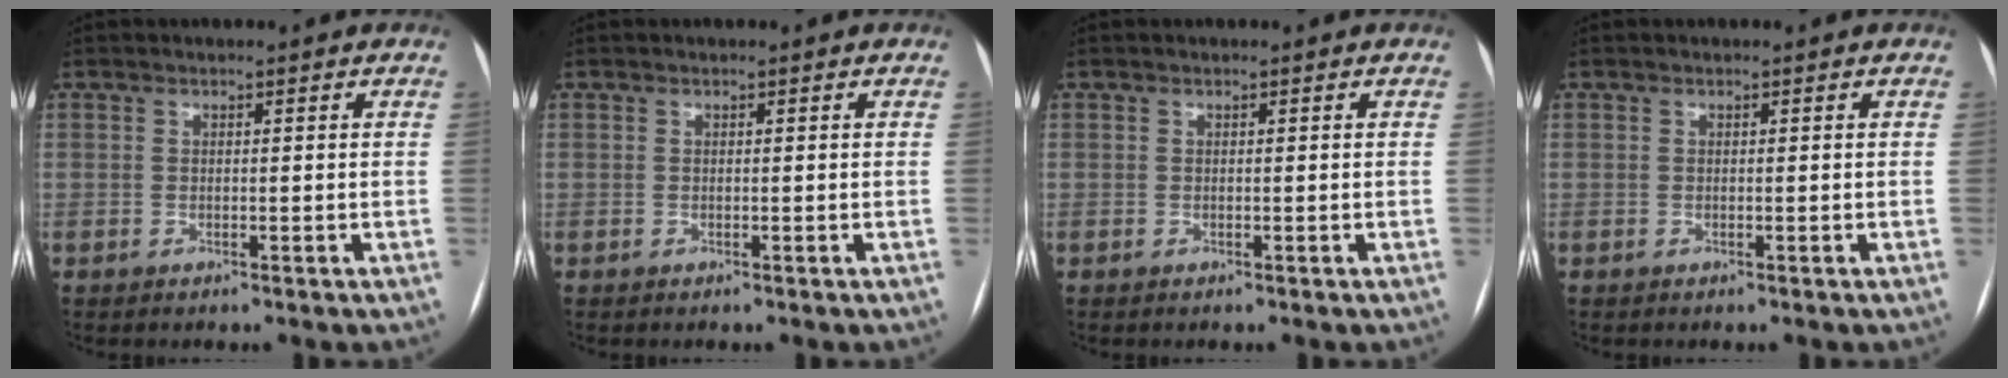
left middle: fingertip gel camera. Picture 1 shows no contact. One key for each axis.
{"total": 0.0}
{"total": 0.0}
{"total": 0.0}